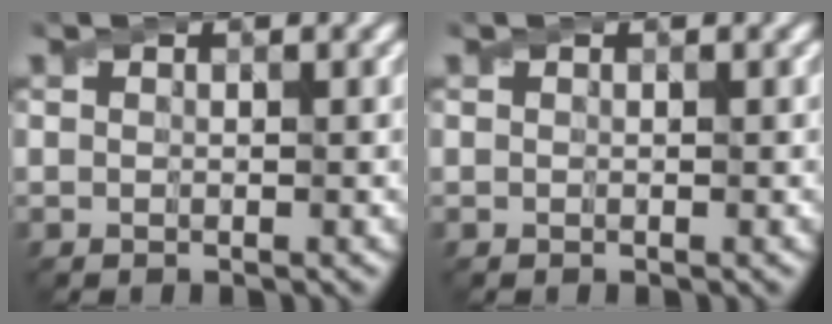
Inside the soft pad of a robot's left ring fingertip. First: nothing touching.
{"total": 0.0}